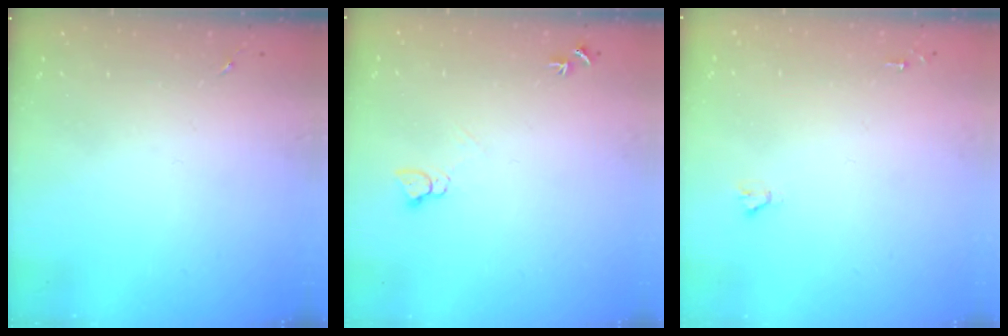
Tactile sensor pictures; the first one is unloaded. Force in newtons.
{"total": 4.4, "press": 4.4, "slide": 0.4}
{"total": 1.6, "press": 1.6, "slide": 0.1}